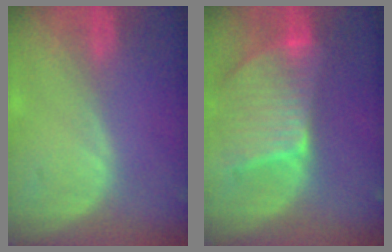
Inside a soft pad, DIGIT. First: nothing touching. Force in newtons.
{"total": 9.6, "press": 8.5, "slide": 4.5}